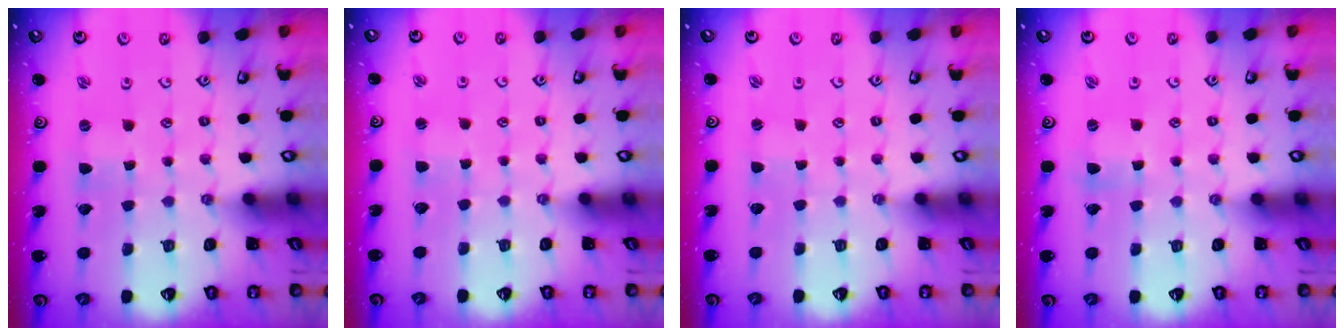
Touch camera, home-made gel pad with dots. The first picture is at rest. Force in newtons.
{"total": 2.1, "press": 2.1, "slide": 0.3}
{"total": 0.0}
{"total": 1.2, "press": 1.2, "slide": 0.3}